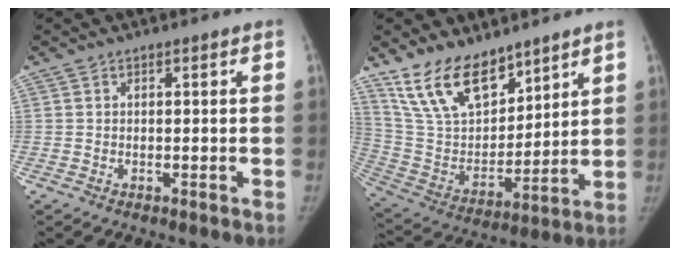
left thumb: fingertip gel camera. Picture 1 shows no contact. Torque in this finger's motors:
{"motor_torque": [1.73, 1.09, 1.09, -1.69, 0.11]}